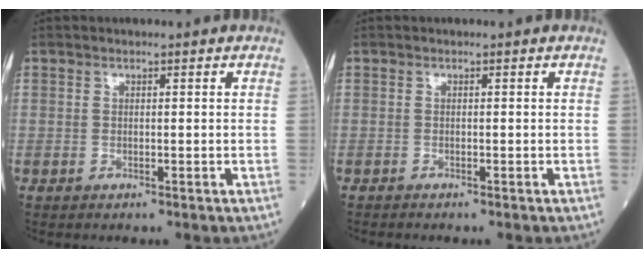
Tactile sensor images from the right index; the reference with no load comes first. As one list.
[{"total": 0.7, "force": [-0.7, 0.0, 0.1], "torque": [0.004, 0.001, -0.014]}]